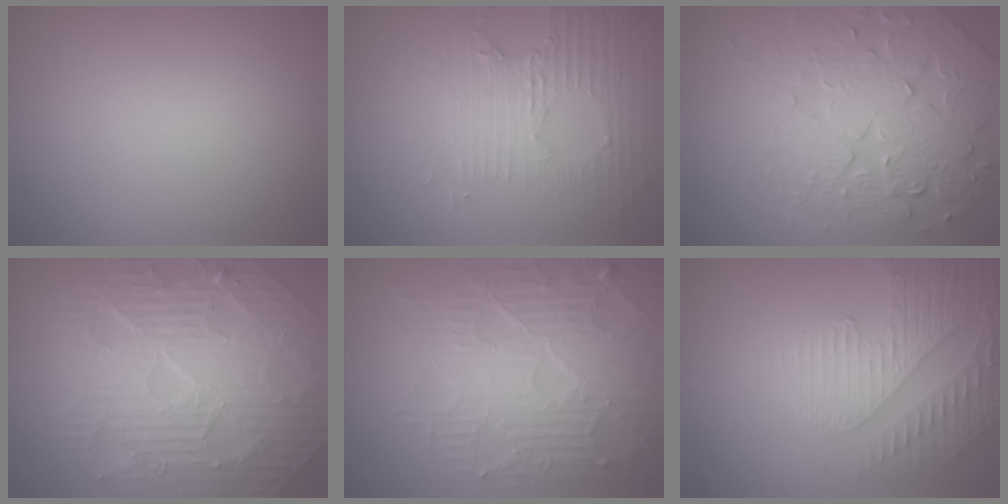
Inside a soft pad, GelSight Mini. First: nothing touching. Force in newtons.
{"total": 3.5, "press": 3.3, "slide": 1.2}
{"total": 6.9, "press": 5.7, "slide": 3.9}
{"total": 11.1, "press": 7.2, "slide": 8.5}
{"total": 8.0, "press": 6.1, "slide": 5.1}
{"total": 5.1, "press": 3.3, "slide": 3.9}